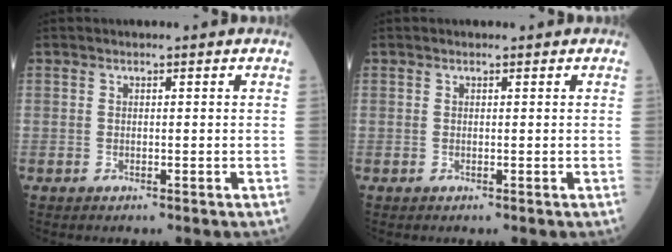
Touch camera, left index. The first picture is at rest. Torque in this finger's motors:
{"motor_torque": [0.14, -0.25, 0.06, 0.02]}